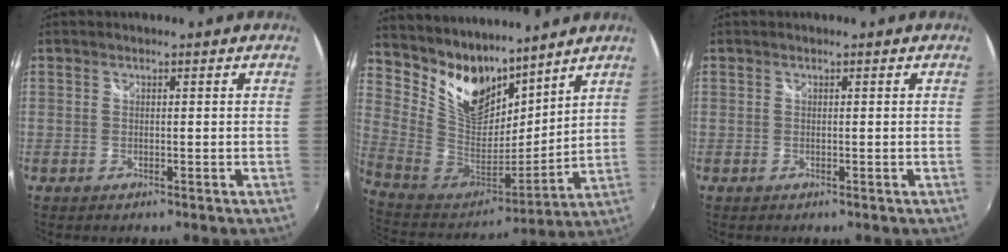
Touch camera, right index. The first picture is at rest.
{"total": 17.7, "force": [12.6, 9.6, 7.8], "torque": [-0.182, -0.002, 0.250]}
{"total": 0.0}